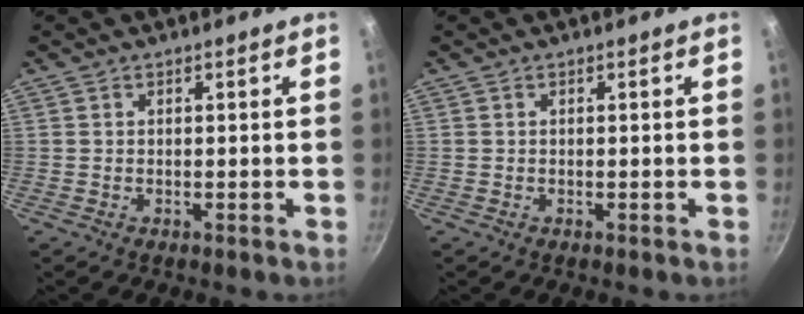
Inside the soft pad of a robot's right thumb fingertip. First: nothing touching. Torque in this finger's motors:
{"motor_torque": [0.02, -0.20, -0.14, 0.35, -0.15]}